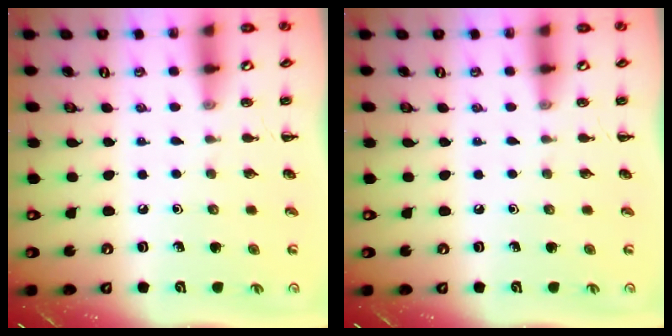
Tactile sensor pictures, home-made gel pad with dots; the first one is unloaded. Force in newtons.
{"total": 0.0}